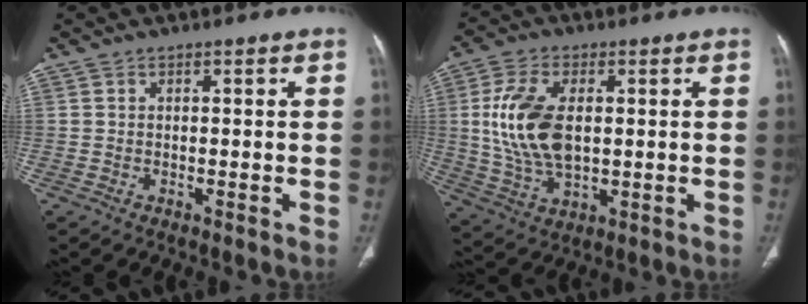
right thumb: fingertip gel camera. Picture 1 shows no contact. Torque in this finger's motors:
{"motor_torque": [0.54, 1.32, 0.35, -0.12, 0.17]}